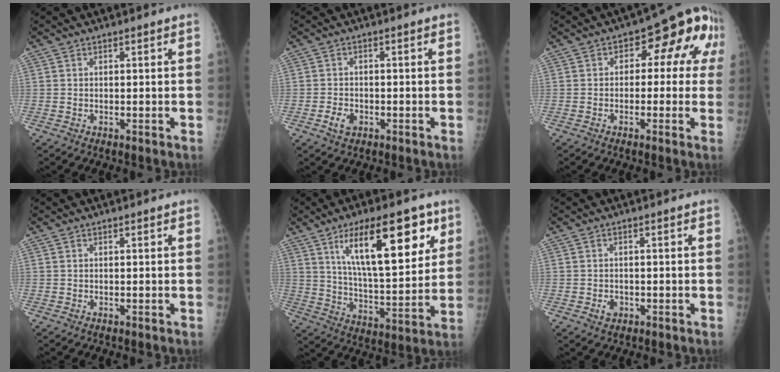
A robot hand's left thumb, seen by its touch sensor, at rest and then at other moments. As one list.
[{"total": 2.8, "force": [-1.3, 1.9, 1.6], "torque": [-0.023, 0.005, -0.020]}, {"total": 11.0, "force": [1.6, 6.8, 8.5], "torque": [-0.048, 0.035, 0.005]}, {"total": 0.0}, {"total": 20.6, "force": [9.8, 7.4, 16.6], "torque": [-0.223, -0.040, 0.166]}, {"total": 1.7, "force": [-0.7, 1.4, 0.7], "torque": [-0.002, 0.004, -0.007]}]